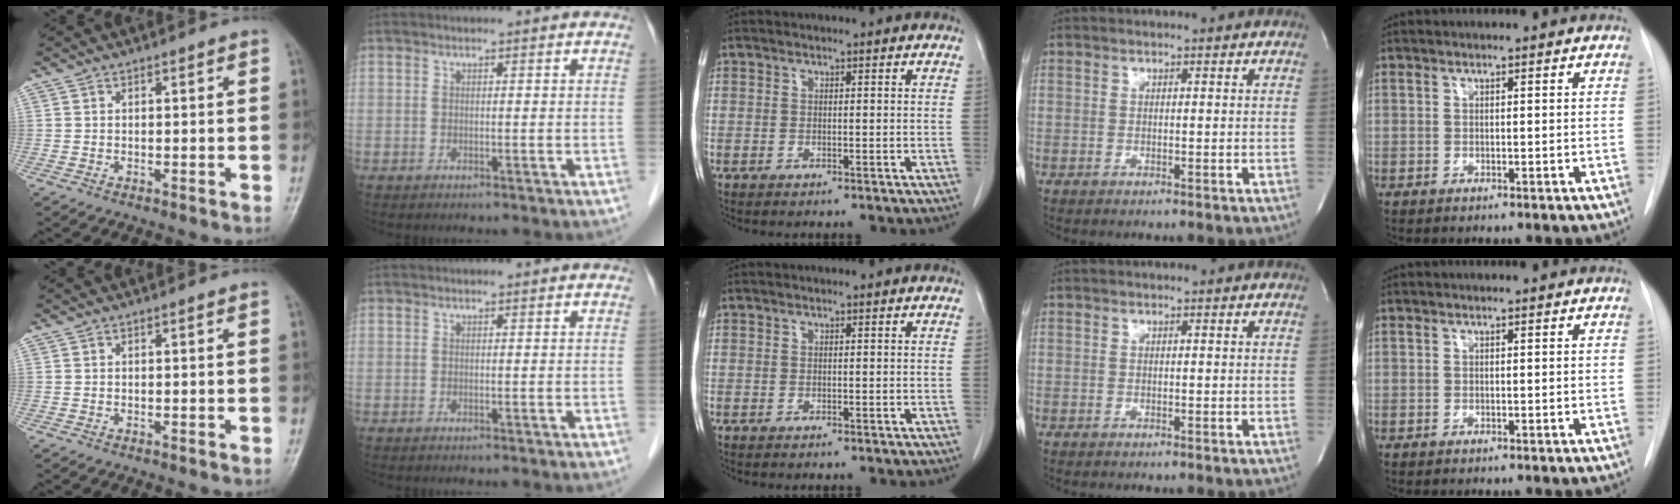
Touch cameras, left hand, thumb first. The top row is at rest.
{}